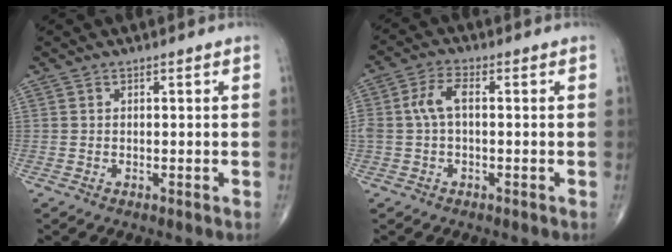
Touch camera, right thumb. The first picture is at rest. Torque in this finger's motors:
{"motor_torque": [0.15, 0.09, 0.62, 0.08, 0.12]}